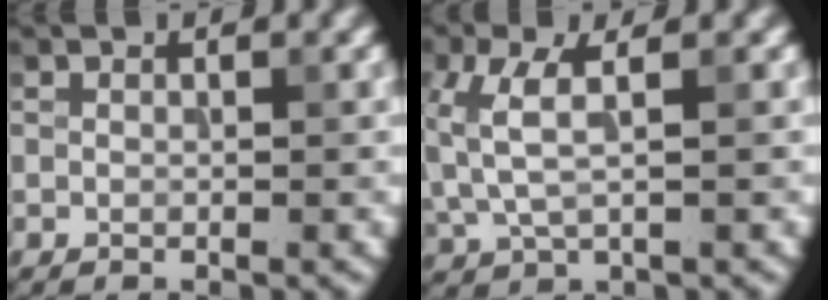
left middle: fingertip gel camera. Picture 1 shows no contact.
{"total": 3.8, "force": [0.5, 1.7, 3.3], "torque": [-0.092, 0.003, 0.011]}